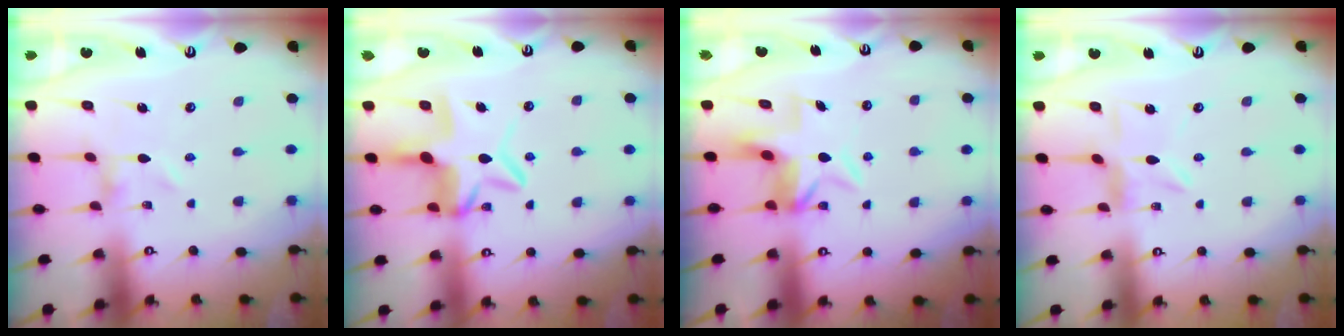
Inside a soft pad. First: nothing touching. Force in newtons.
{"total": 10.4, "press": 10.3, "slide": 1.4}
{"total": 6.5, "press": 6.5, "slide": 0.6}
{"total": 3.9, "press": 3.9, "slide": 0.4}